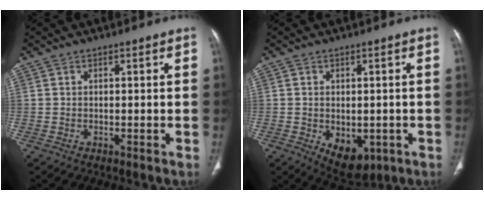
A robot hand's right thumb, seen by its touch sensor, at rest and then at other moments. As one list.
[{"total": 7.9, "force": [-2.3, 5.1, 5.6], "torque": [-0.061, -0.003, -0.015]}]